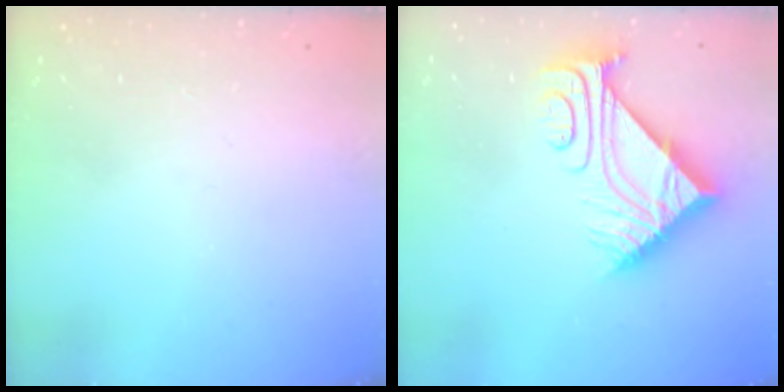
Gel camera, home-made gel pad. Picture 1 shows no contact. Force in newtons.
{"total": 9.9, "press": 9.8, "slide": 0.9}